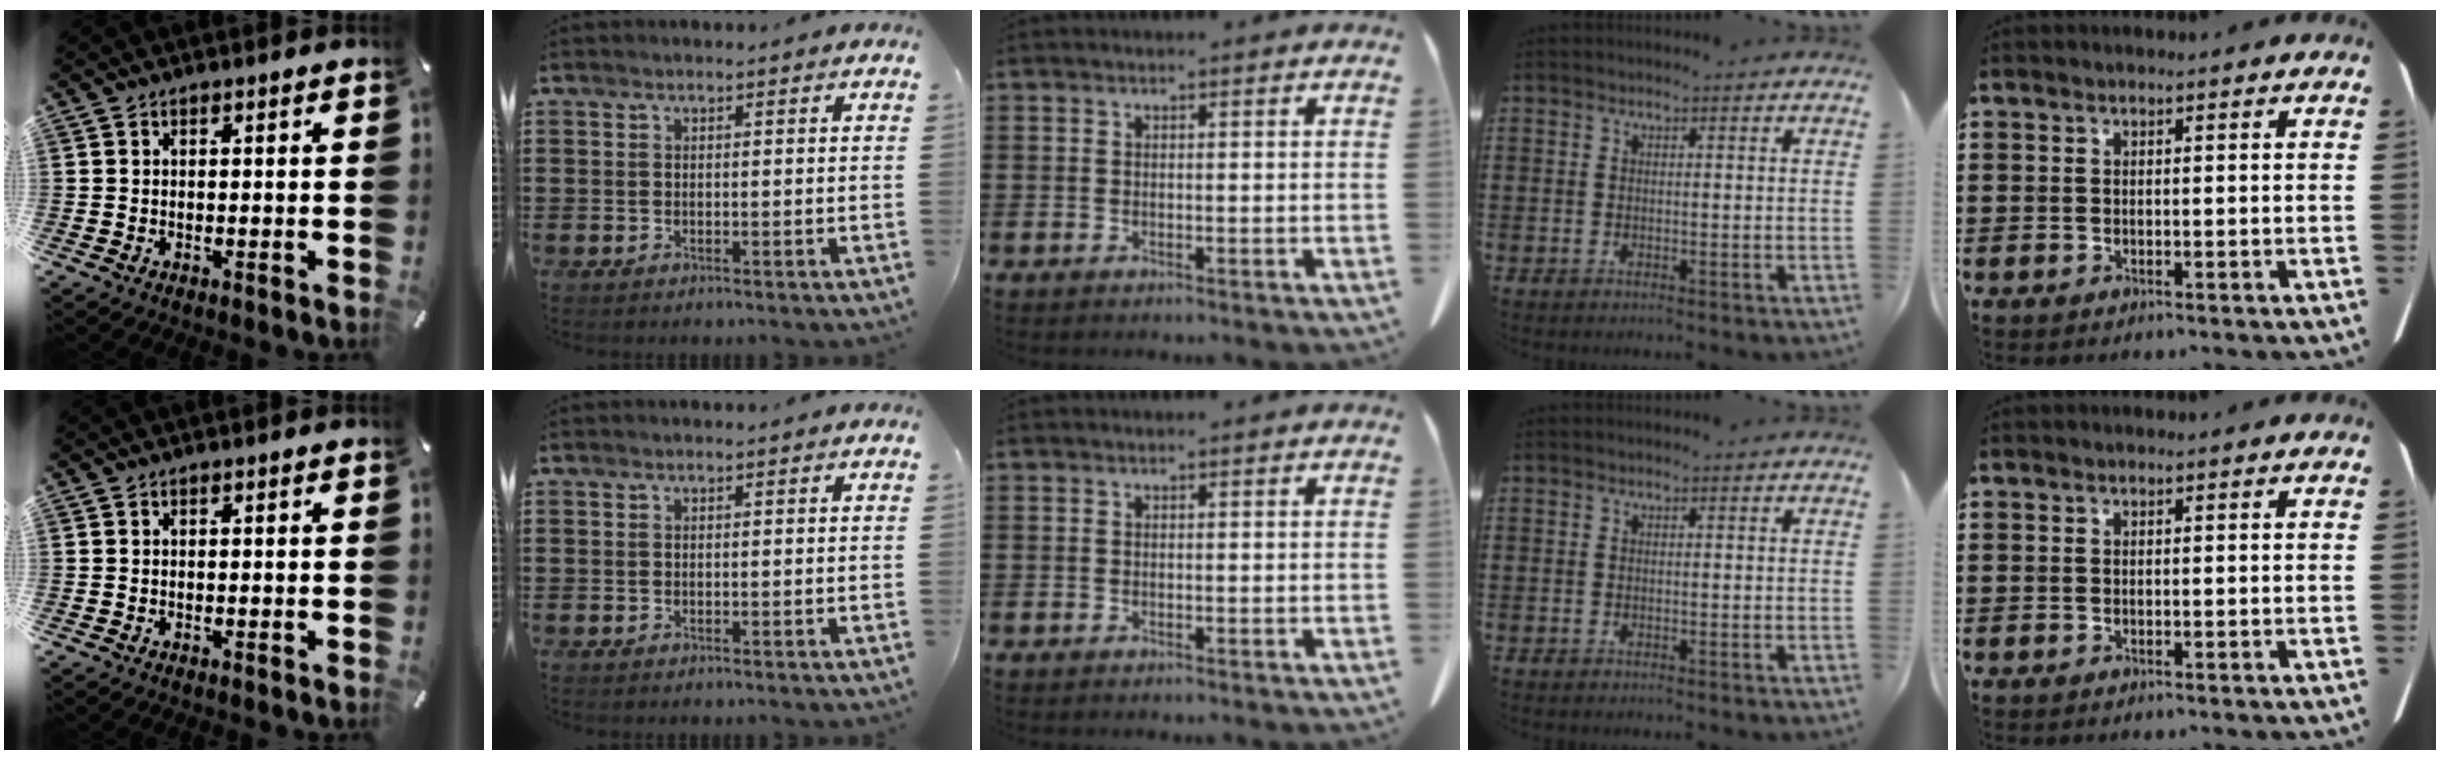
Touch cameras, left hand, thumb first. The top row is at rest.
{}